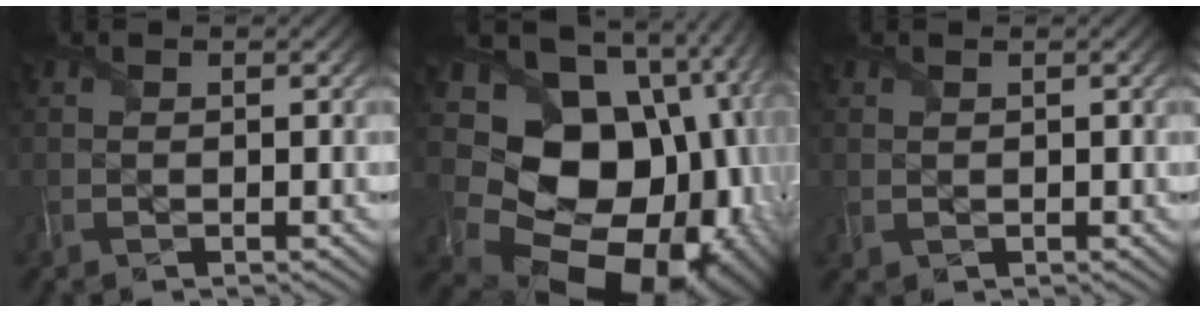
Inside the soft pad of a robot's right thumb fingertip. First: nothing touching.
{"total": 23.1, "force": [-4.3, 18.6, 13.1], "torque": [-0.258, -0.046, -0.067]}
{"total": 0.5, "force": [0.3, 0.4, -0.1], "torque": [0.001, -0.002, 0.011]}